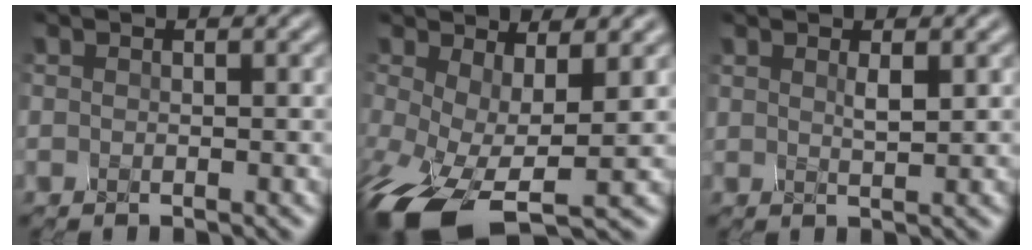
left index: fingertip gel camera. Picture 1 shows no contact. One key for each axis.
{"total": 8.4, "fx": -3.9, "fy": 2.8, "fz": 6.9, "tx": -0.171, "ty": -0.031, "tz": -0.042}
{"total": 0.8, "fx": 0.4, "fy": -0.7, "fz": 0.1, "tx": -0.018, "ty": 0.003, "tz": 0.023}